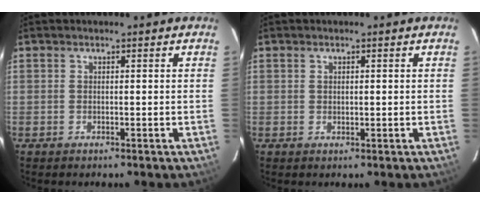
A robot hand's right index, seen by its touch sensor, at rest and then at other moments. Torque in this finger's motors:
{"motor_torque": [-0.28, 0.13, -0.05, 0.00]}